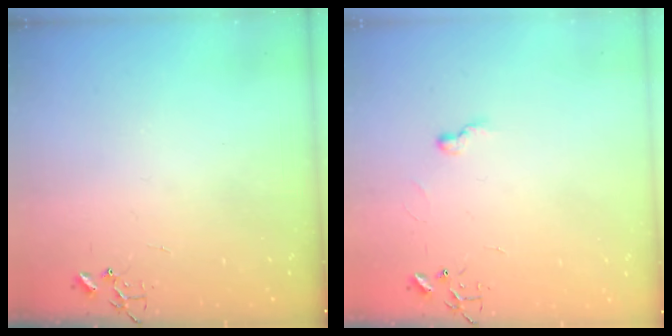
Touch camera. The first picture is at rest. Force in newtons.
{"total": 5.9, "press": 5.9, "slide": 0.5}